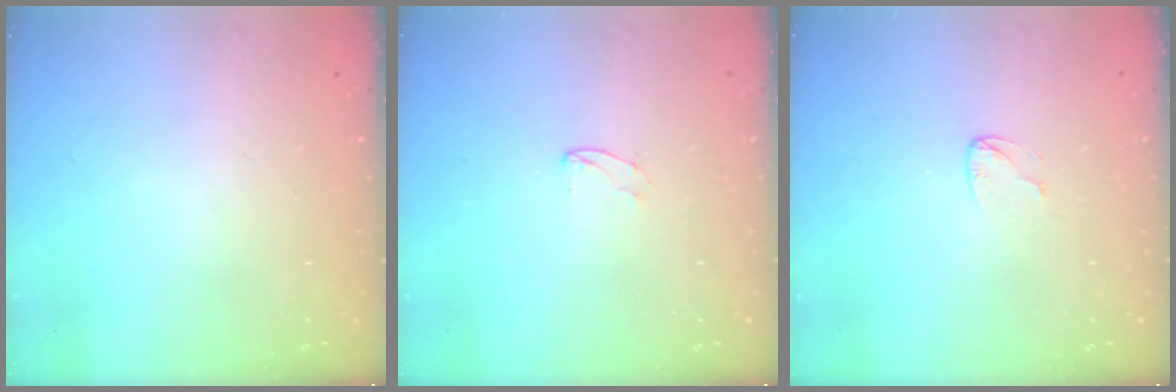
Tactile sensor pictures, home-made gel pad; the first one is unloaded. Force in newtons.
{"total": 3.7, "press": 3.7, "slide": 0.3}
{"total": 3.6, "press": 3.6, "slide": 0.3}